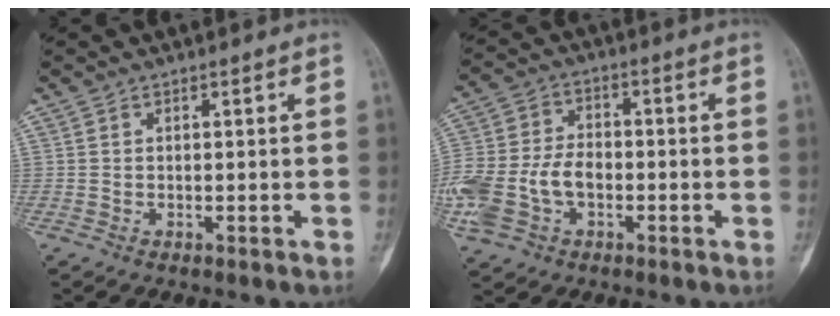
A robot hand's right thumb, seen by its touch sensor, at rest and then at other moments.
{"total": 15.4, "force": [-4.0, 10.6, 10.4], "torque": [-0.244, 0.021, -0.072]}